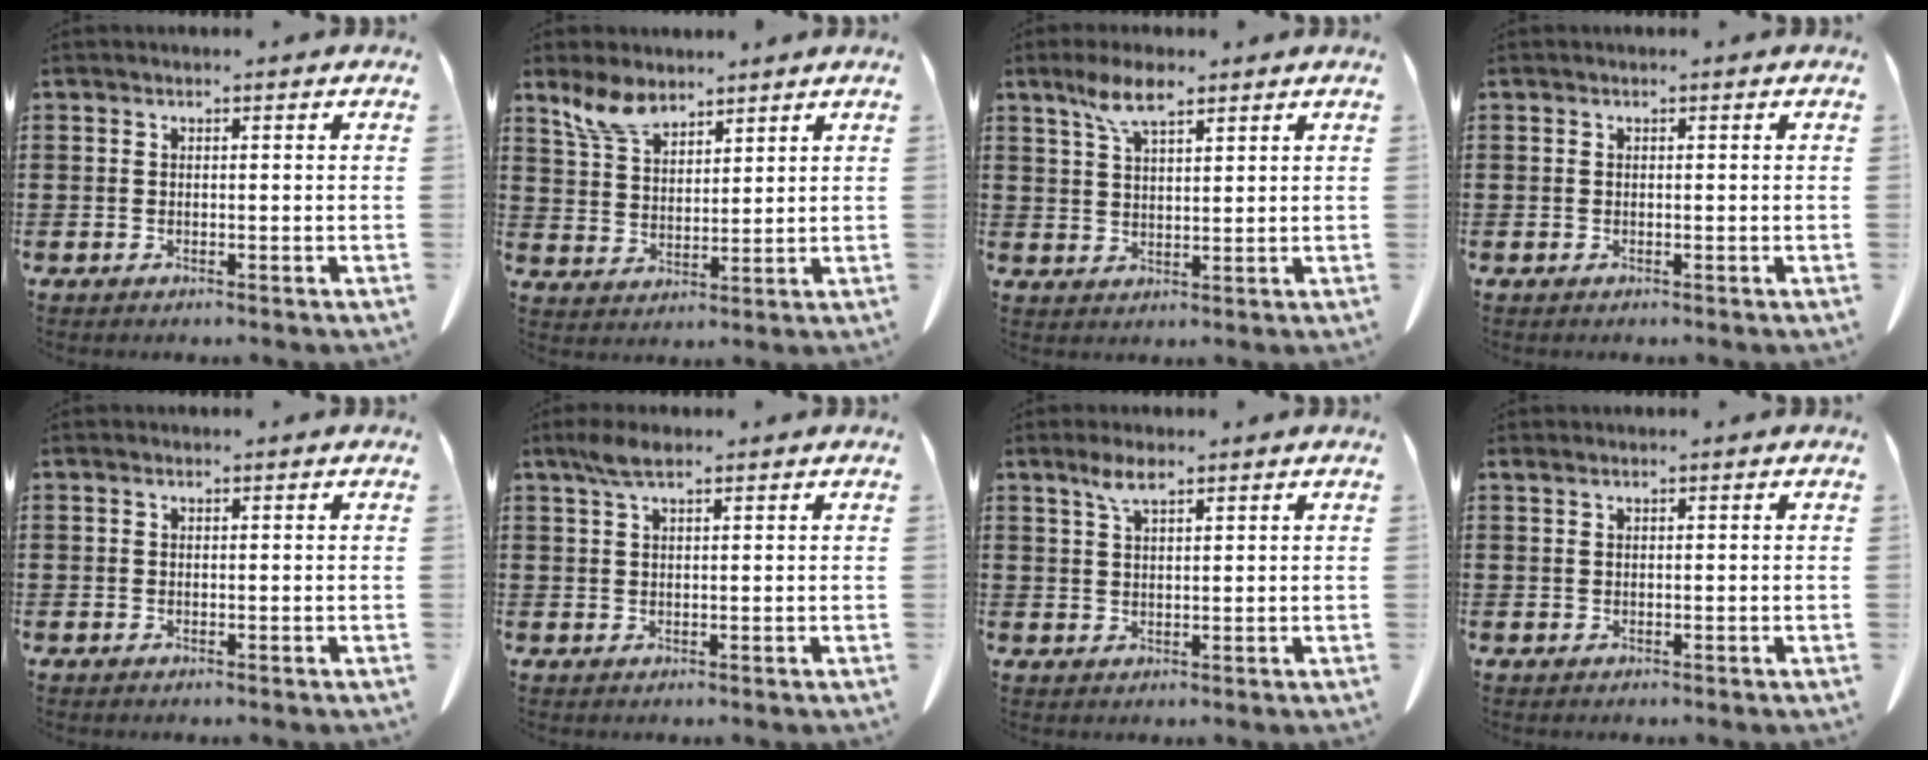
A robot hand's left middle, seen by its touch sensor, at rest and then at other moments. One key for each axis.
{"total": 6.8, "fx": 5.4, "fy": 2.9, "fz": 2.9, "tx": -0.075, "ty": -0.007, "tz": 0.103}
{"total": 5.8, "fx": 3.7, "fy": 2.1, "fz": 4.0, "tx": -0.087, "ty": 0.002, "tz": 0.068}
{"total": 0.0}
{"total": 0.0}
{"total": 3.5, "fx": 2.1, "fy": 1.0, "fz": 2.6, "tx": -0.058, "ty": 0.003, "tz": 0.038}
{"total": 3.5, "fx": 2.3, "fy": 1.1, "fz": 2.5, "tx": -0.054, "ty": 0.003, "tz": 0.042}
{"total": 0.6, "fx": 0.4, "fy": 0.1, "fz": 0.3, "tx": -0.009, "ty": -0.001, "tz": 0.009}